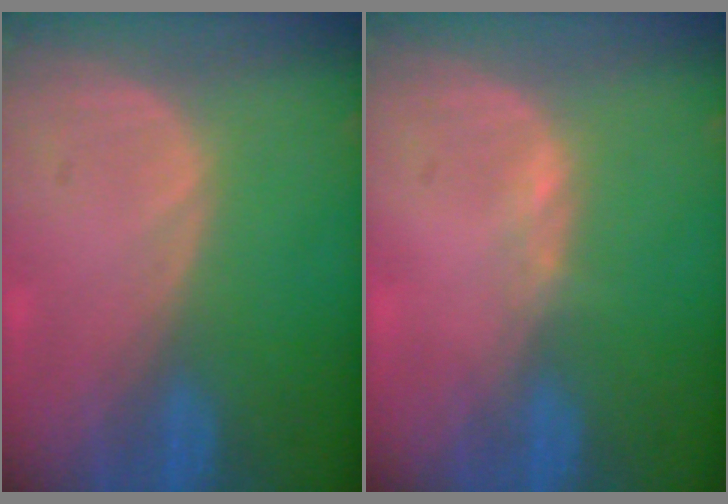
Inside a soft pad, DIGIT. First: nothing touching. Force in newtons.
{"total": 0.6, "press": 0.5, "slide": 0.4}